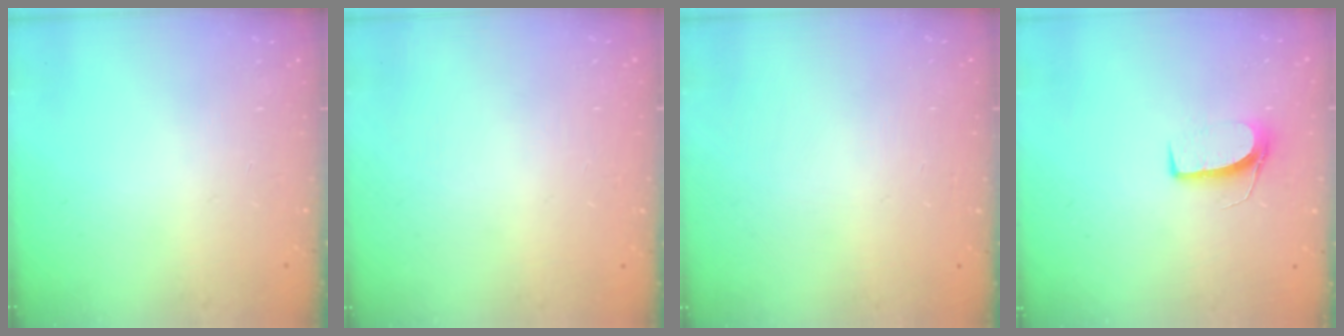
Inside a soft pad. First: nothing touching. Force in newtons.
{"total": 0.0}
{"total": 0.0}
{"total": 7.0, "press": 7.0, "slide": 0.4}